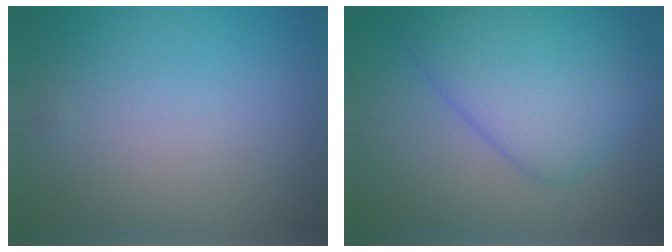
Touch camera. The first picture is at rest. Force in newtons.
{"total": 7.2, "press": 7.2, "slide": 0.3}